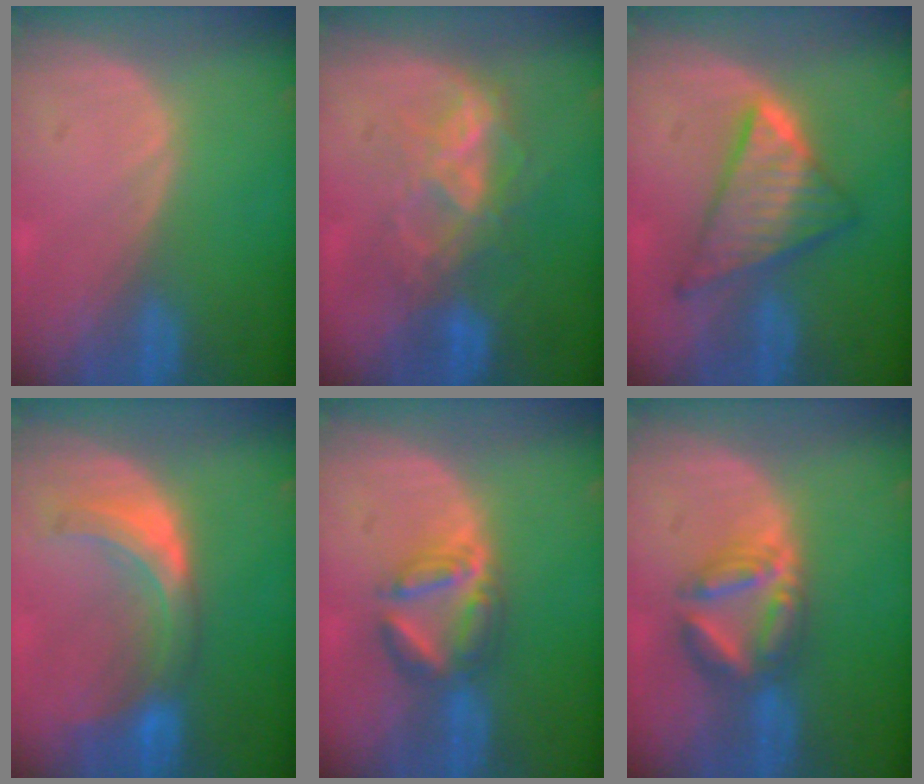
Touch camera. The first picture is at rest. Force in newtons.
{"total": 6.6, "press": 6.5, "slide": 1.3}
{"total": 8.2, "press": 8.1, "slide": 0.5}
{"total": 7.0, "press": 6.8, "slide": 1.6}
{"total": 5.7, "press": 5.7, "slide": 1.0}
{"total": 6.4, "press": 6.4, "slide": 0.3}